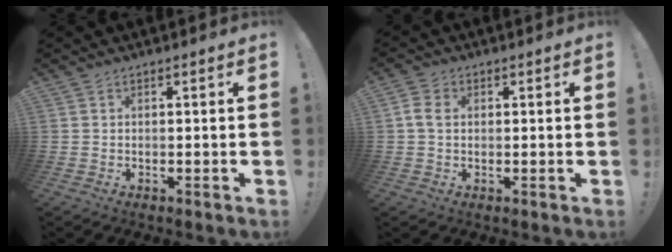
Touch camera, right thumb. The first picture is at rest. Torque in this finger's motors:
{"motor_torque": [2.00, 2.28, 0.24, 0.23, 0.62]}